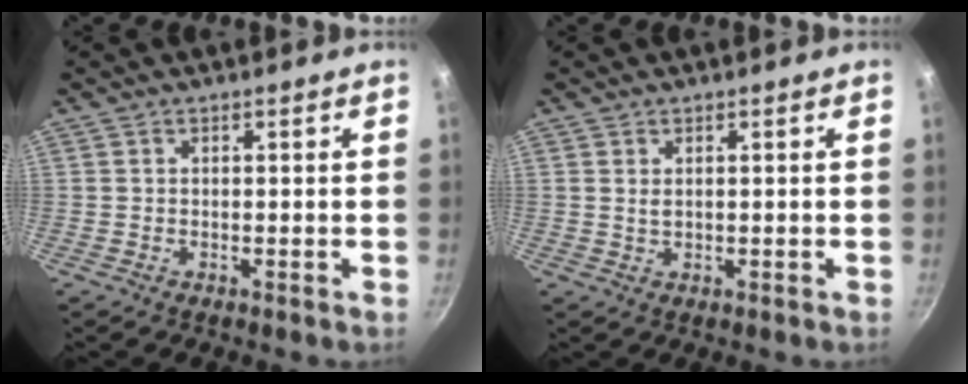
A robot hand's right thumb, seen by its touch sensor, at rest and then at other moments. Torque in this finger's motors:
{"motor_torque": [-0.46, -0.20, 0.16, 0.39, 0.00]}